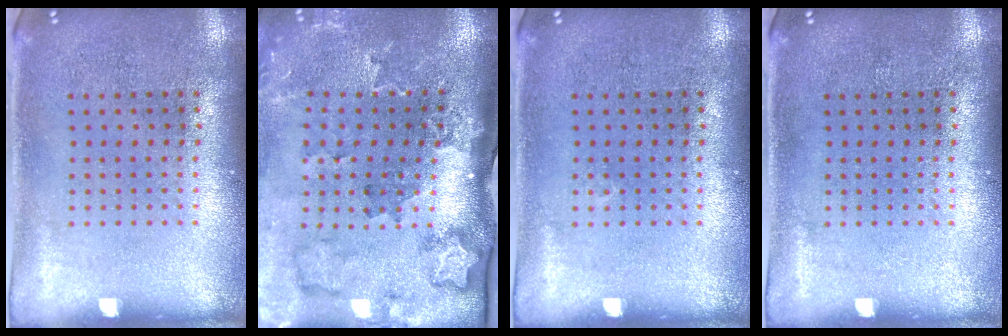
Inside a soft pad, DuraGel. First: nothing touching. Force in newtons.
{"total": 2.2, "press": 2.0, "slide": 1.0}
{"total": 0.0}
{"total": 0.0}